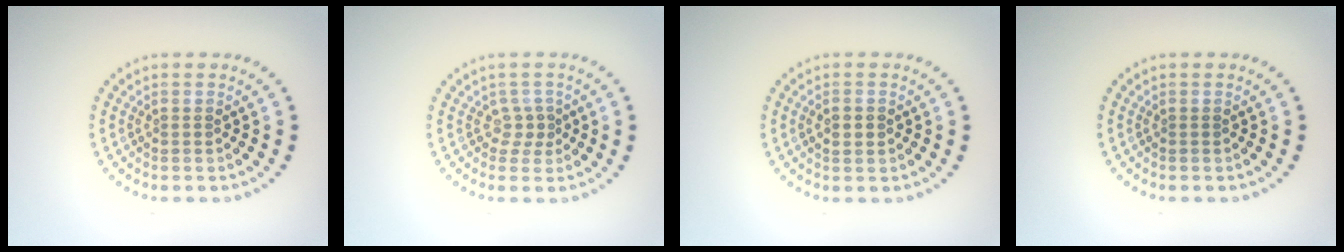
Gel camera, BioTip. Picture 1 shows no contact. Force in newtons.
{"total": 1.4, "press": 1.0, "slide": 1.1}
{"total": 1.4, "press": 1.4, "slide": 0.0}
{"total": 0.0}